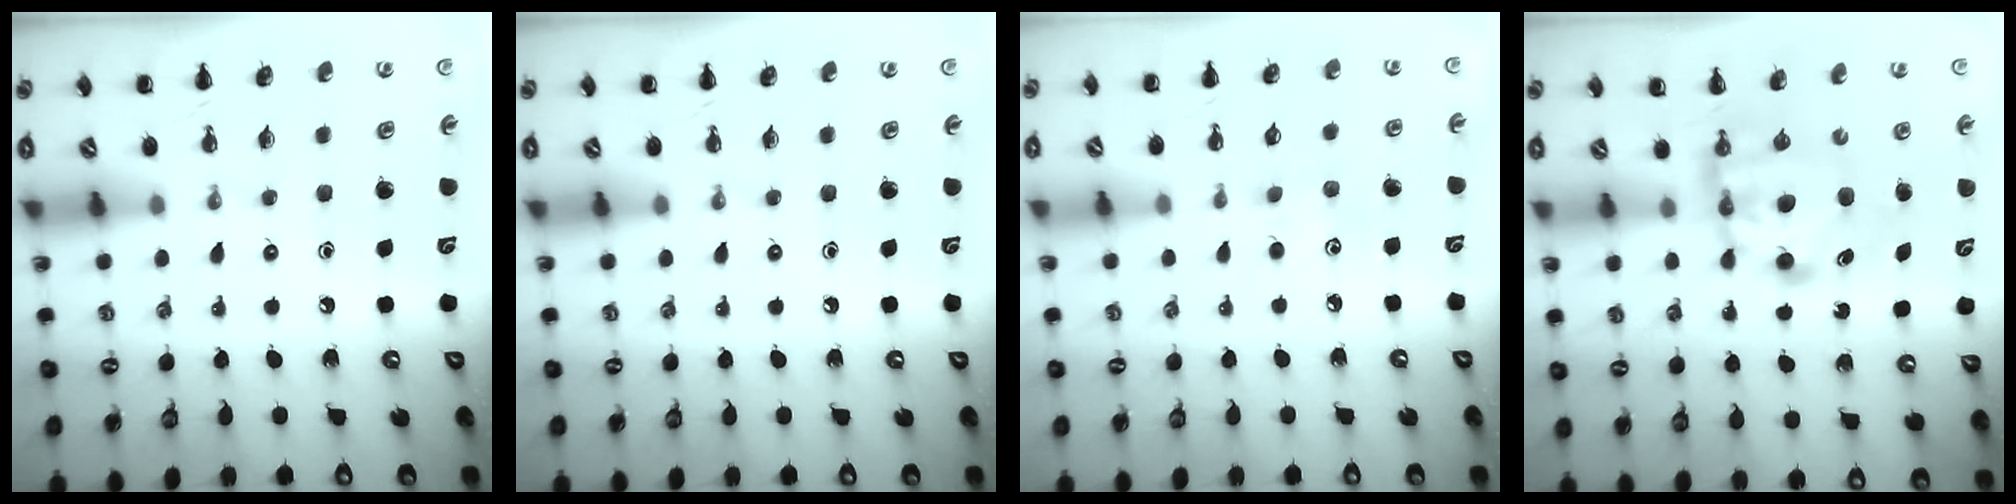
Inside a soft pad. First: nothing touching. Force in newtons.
{"total": 0.0}
{"total": 2.8, "press": 2.7, "slide": 0.7}
{"total": 5.9, "press": 5.9, "slide": 0.6}